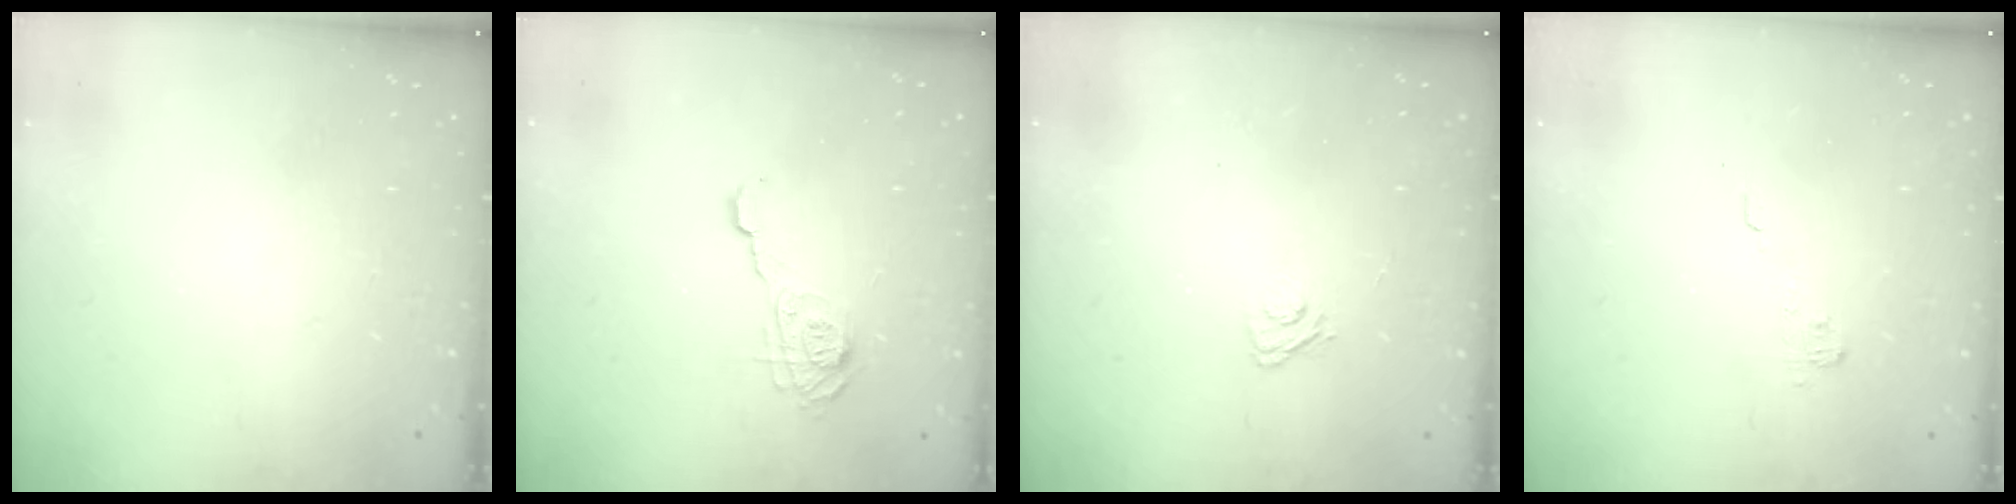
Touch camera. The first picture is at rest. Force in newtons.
{"total": 9.6, "press": 9.6, "slide": 0.5}
{"total": 2.9, "press": 2.6, "slide": 1.2}
{"total": 3.8, "press": 3.6, "slide": 1.1}